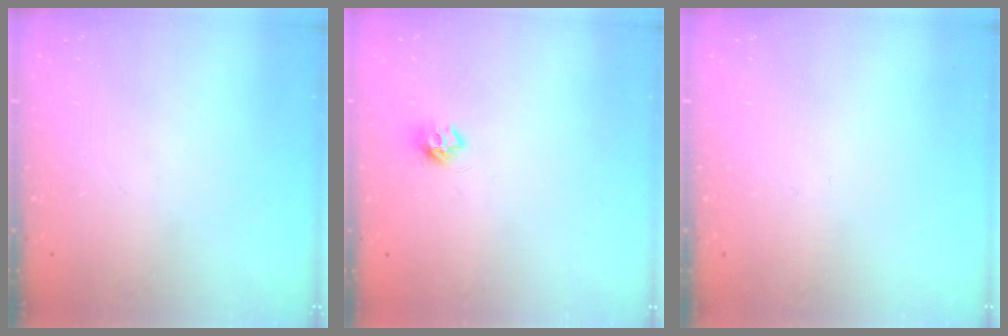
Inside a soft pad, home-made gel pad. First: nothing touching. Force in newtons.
{"total": 7.6, "press": 7.6, "slide": 0.8}
{"total": 0.0}